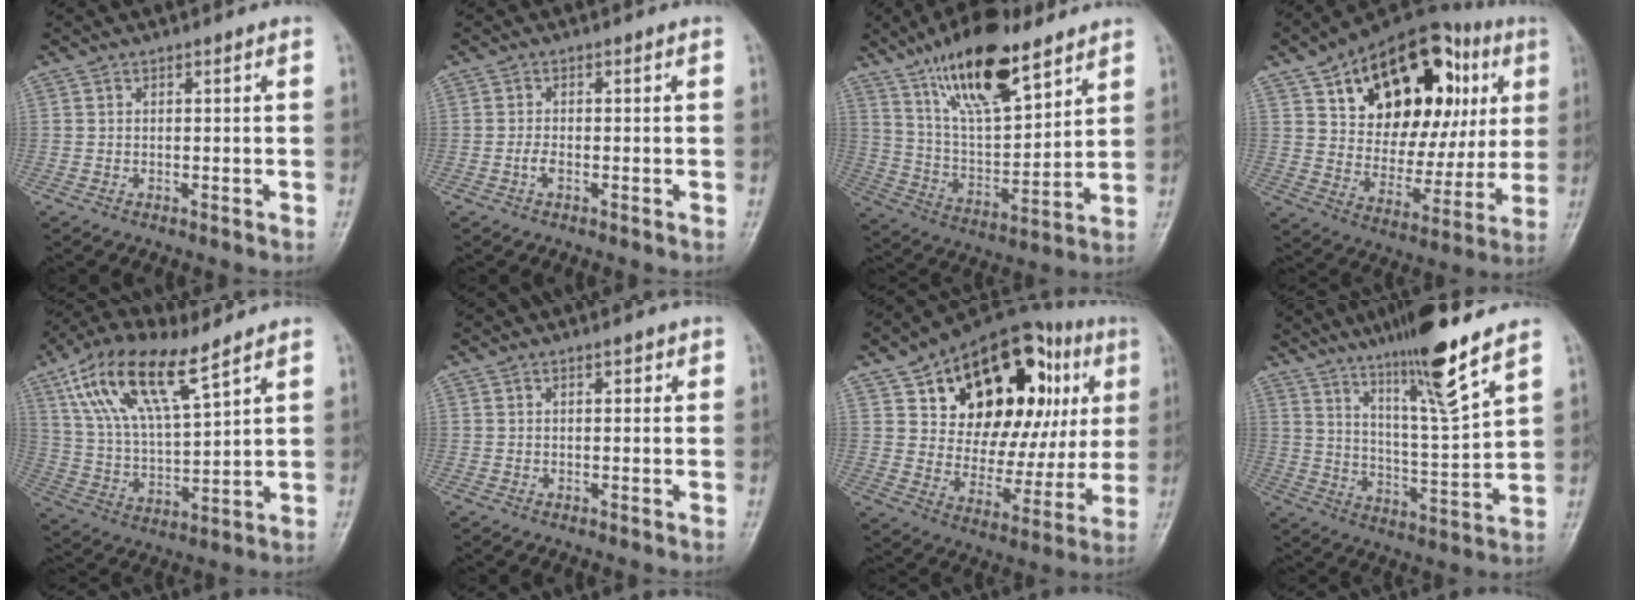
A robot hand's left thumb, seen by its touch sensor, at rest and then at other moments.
{"total": 1.5, "force": [-0.6, 0.7, 1.1], "torque": [-0.024, 0.003, -0.015]}
{"total": 19.0, "force": [12.3, 6.9, 12.7], "torque": [-0.187, -0.060, 0.226]}
{"total": 29.7, "force": [10.9, 17.1, 21.7], "torque": [-0.272, 0.013, 0.174]}
{"total": 16.6, "force": [9.7, 6.0, 12.1], "torque": [-0.219, -0.024, 0.189]}
{"total": 1.3, "force": [0.7, 0.8, 0.8], "torque": [-0.002, 0.000, 0.006]}
{"total": 30.3, "force": [10.9, 16.9, 22.6], "torque": [-0.279, 0.012, 0.173]}
{"total": 14.9, "force": [10.6, 0.7, 10.5], "torque": [-0.173, -0.065, 0.183]}